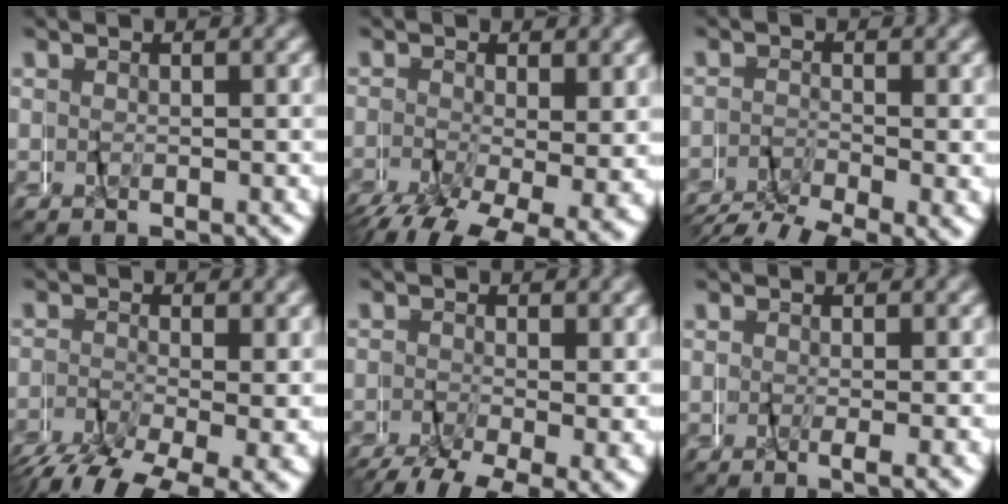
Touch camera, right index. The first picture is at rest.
{"total": 6.5, "force": [-3.4, 2.9, 4.7], "torque": [-0.083, -0.039, -0.036]}
{"total": 4.2, "force": [-3.5, 1.5, 1.7], "torque": [-0.020, -0.012, -0.057]}
{"total": 6.5, "force": [-4.9, 2.2, 3.8], "torque": [-0.068, -0.035, -0.067]}
{"total": 6.1, "force": [-4.4, 2.1, 3.7], "torque": [-0.056, -0.032, -0.055]}
{"total": 1.1, "force": [-0.2, -1.0, 0.4], "torque": [-0.003, -0.001, -0.004]}